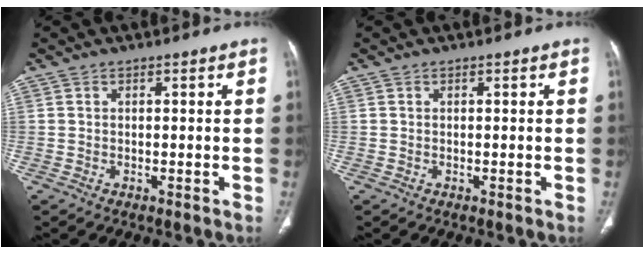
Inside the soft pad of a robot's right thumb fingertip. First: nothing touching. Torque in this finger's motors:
{"motor_torque": [0.09, 0.11, -0.15, 0.04, 0.03]}